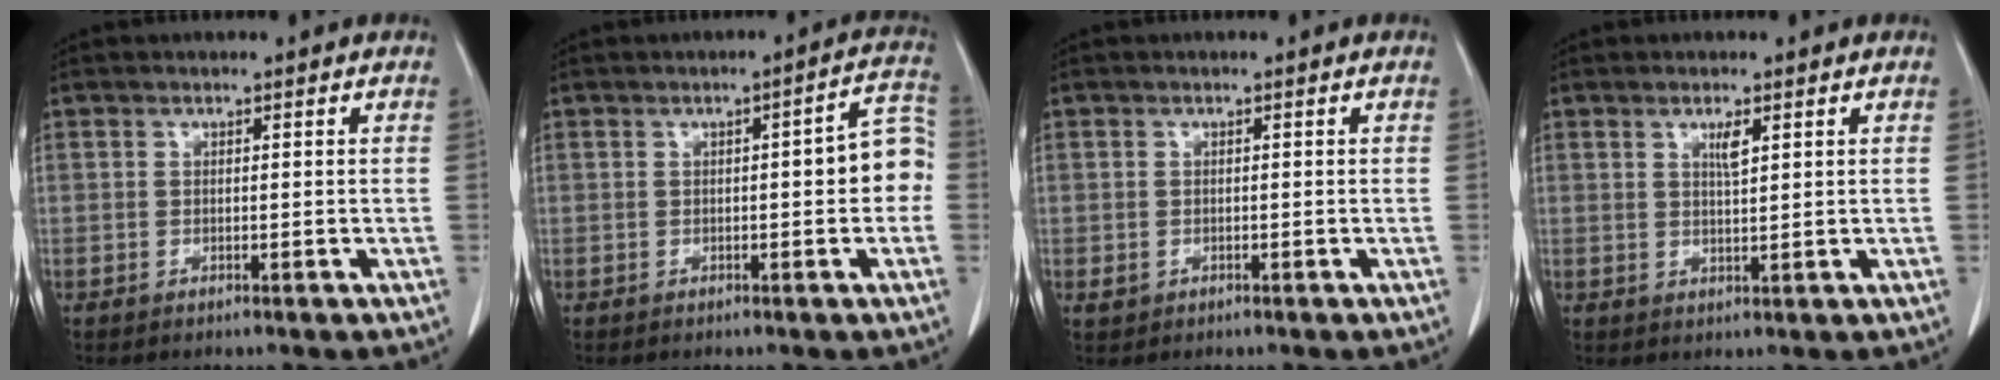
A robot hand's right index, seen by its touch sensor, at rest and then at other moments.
{"total": 6.0, "force": [-0.4, 1.3, 5.9], "torque": [-0.067, 0.025, -0.009]}
{"total": 1.1, "force": [-0.2, 1.1, 0.3], "torque": [-0.008, 0.003, 0.005]}
{"total": 2.2, "force": [1.1, 0.3, 1.9], "torque": [-0.038, -0.003, 0.021]}